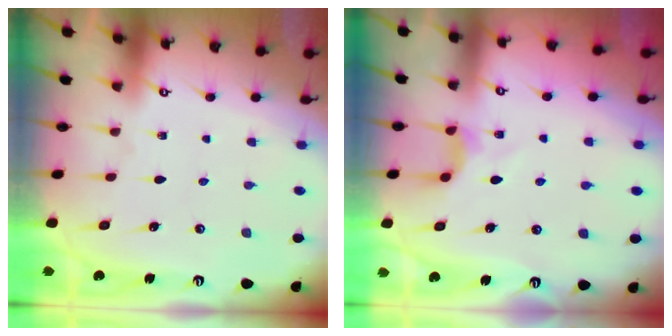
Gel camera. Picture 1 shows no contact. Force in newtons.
{"total": 4.5, "press": 4.5, "slide": 0.6}